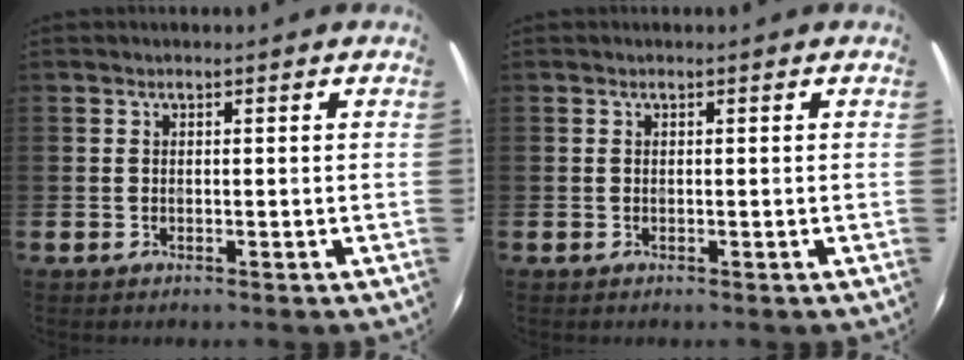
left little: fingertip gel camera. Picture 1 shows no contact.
{"total": 0.0}